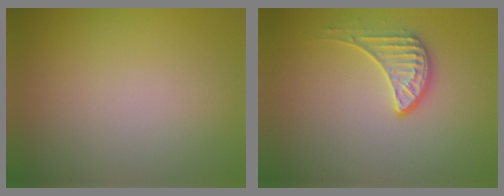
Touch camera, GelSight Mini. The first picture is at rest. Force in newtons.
{"total": 2.3, "press": 1.7, "slide": 1.5}